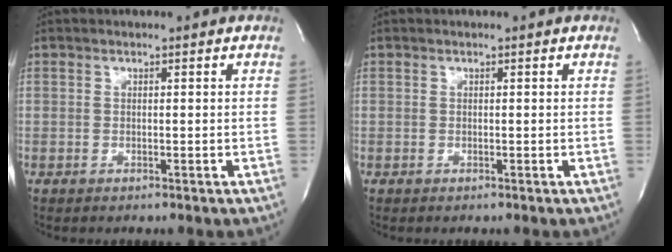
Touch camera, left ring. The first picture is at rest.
{"total": 0.0}